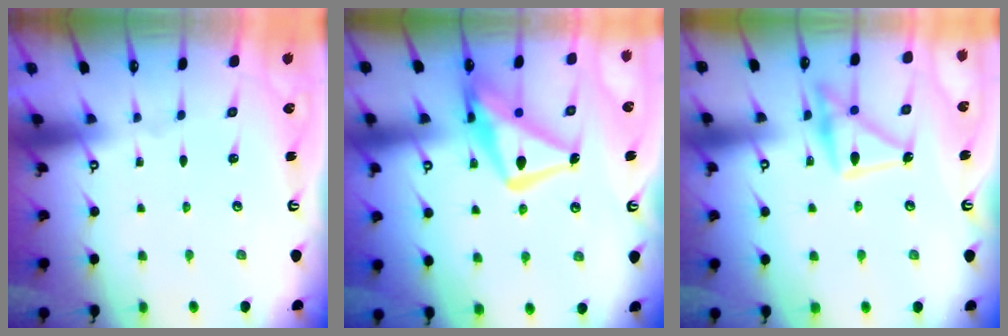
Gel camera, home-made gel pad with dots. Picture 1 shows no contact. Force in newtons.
{"total": 16.1, "press": 16.1, "slide": 1.6}
{"total": 16.6, "press": 16.6, "slide": 0.9}